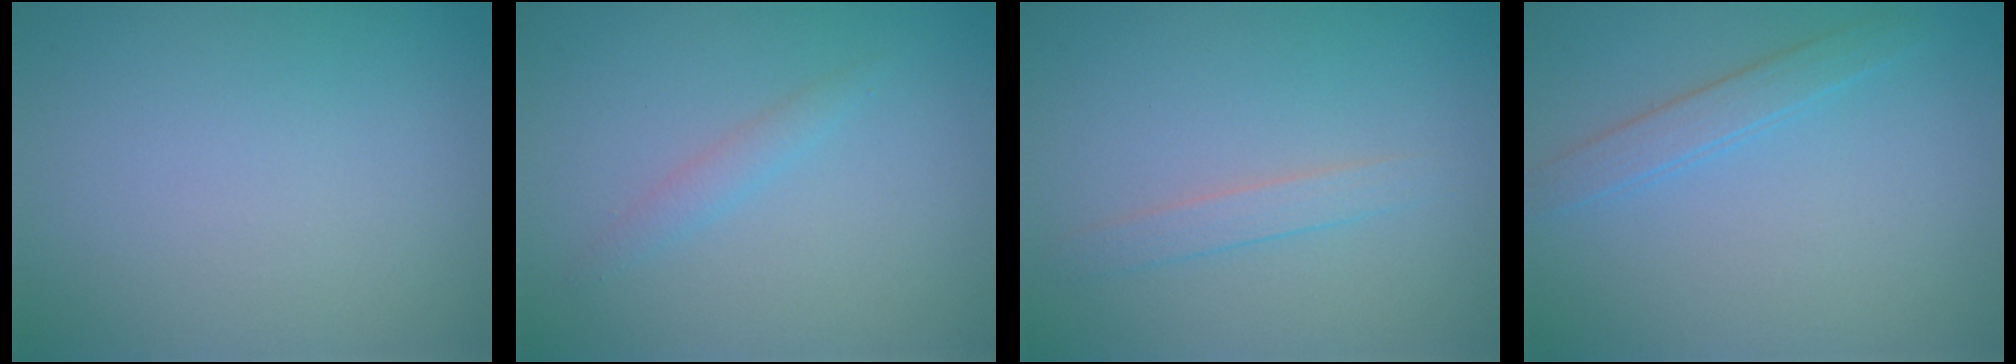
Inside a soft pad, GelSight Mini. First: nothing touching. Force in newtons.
{"total": 1.1, "press": 1.1, "slide": 0.1}
{"total": 1.5, "press": 1.5, "slide": 0.1}
{"total": 1.8, "press": 1.8, "slide": 0.1}